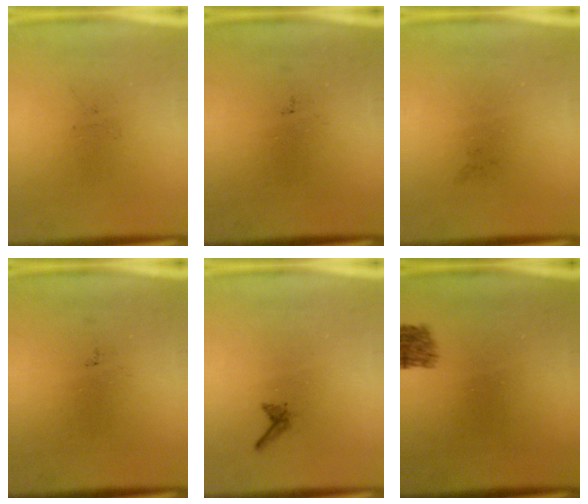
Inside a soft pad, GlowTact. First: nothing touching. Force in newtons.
{"total": 0.0}
{"total": 0.0}
{"total": 0.0}
{"total": 0.6}
{"total": 2.5}